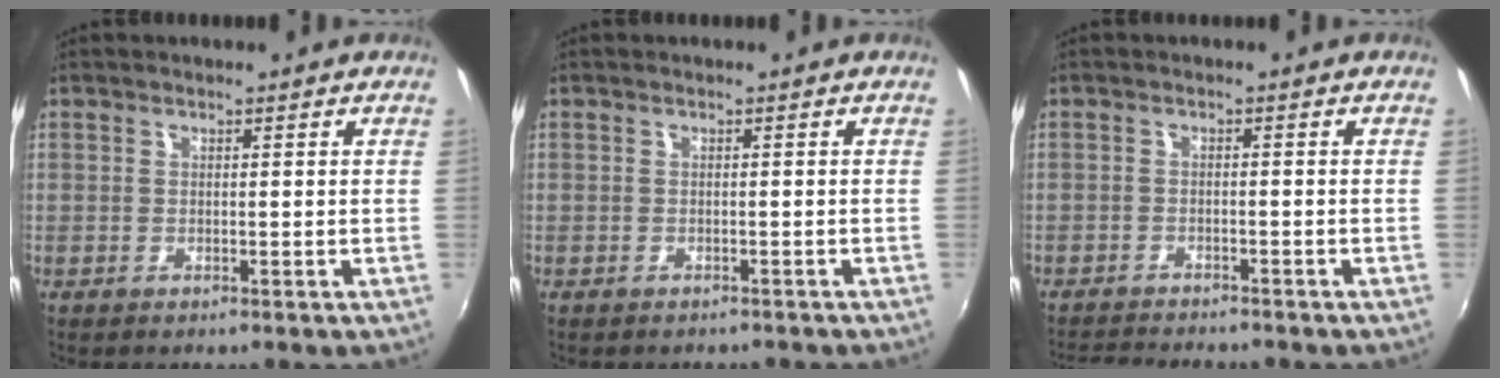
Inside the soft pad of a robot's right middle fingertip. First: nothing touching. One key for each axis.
{"total": 1.6, "fx": -1.3, "fy": 0.9, "fz": 0.3, "tx": -0.009, "ty": -0.002, "tz": -0.016}
{"total": 6.3, "fx": -6.0, "fy": 0.9, "fz": 1.8, "tx": -0.054, "ty": -0.010, "tz": -0.096}